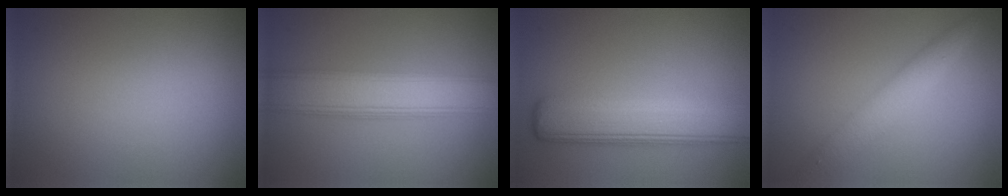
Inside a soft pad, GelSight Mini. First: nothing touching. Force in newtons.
{"total": 7.0, "press": 7.0, "slide": 0.3}
{"total": 7.0, "press": 7.0, "slide": 0.6}
{"total": 3.3, "press": 3.3, "slide": 0.0}